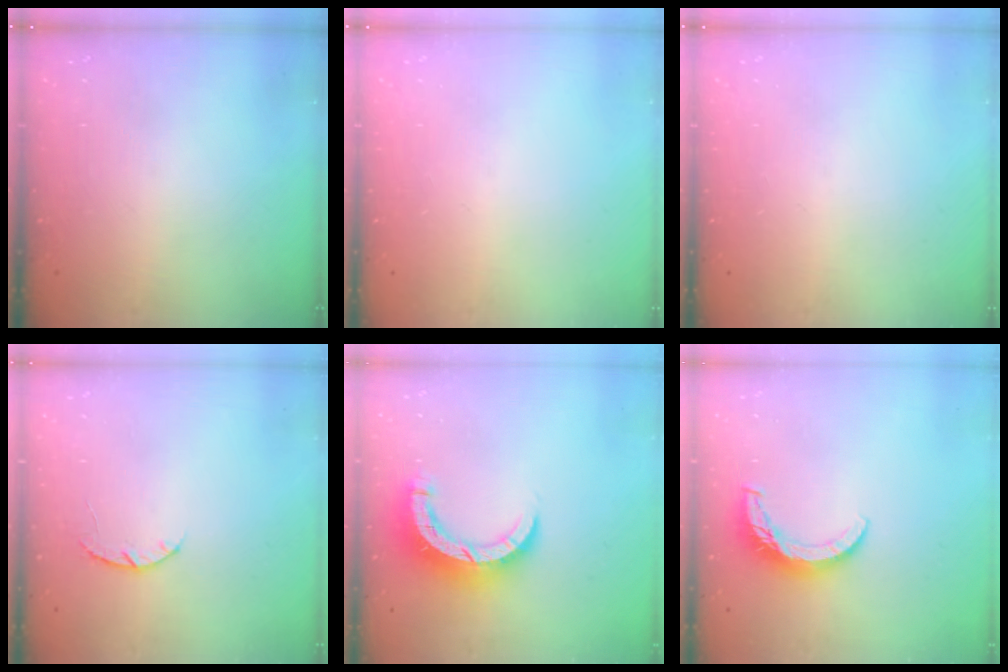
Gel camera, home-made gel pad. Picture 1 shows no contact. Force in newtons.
{"total": 0.0}
{"total": 0.0}
{"total": 3.4, "press": 3.4, "slide": 0.6}
{"total": 10.6, "press": 10.5, "slide": 1.1}
{"total": 8.6, "press": 8.5, "slide": 0.8}